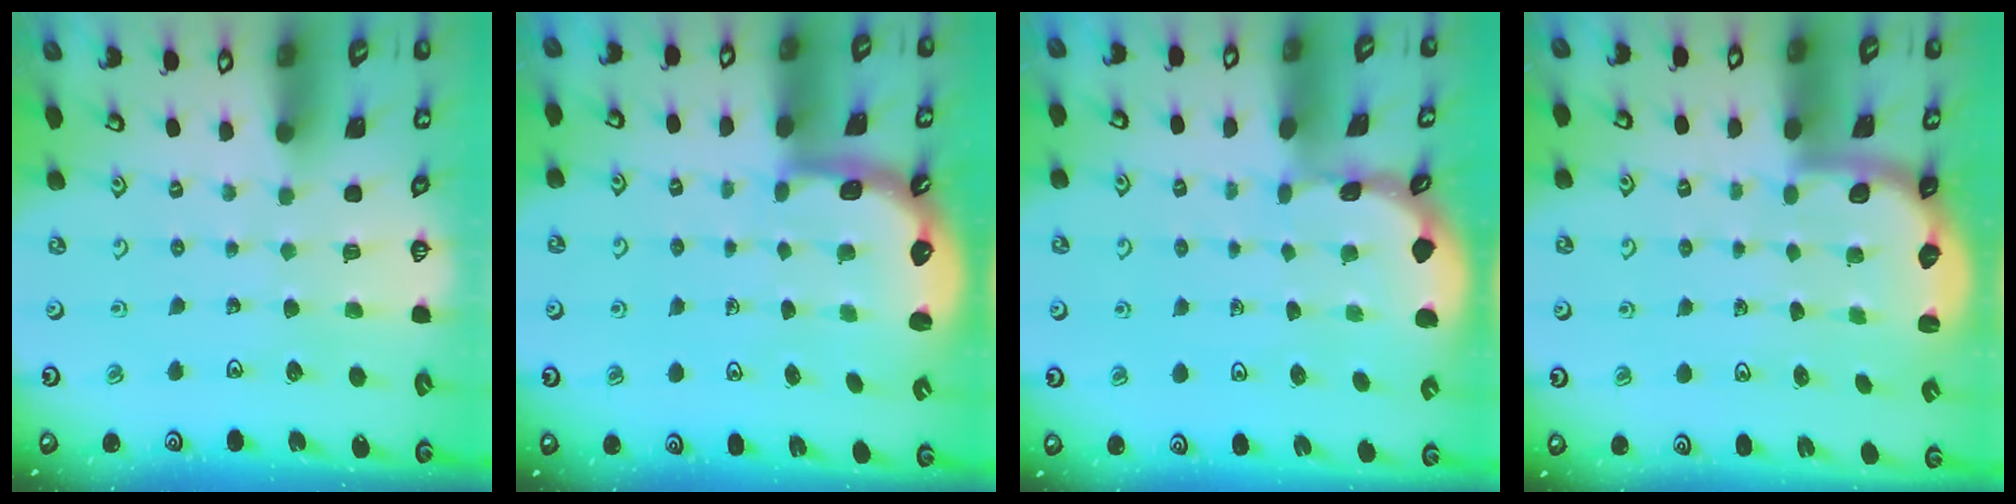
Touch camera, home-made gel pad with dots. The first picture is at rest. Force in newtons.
{"total": 2.6, "press": 2.4, "slide": 1.1}
{"total": 0.6, "press": 0.6, "slide": 0.2}
{"total": 2.4, "press": 2.1, "slide": 1.2}